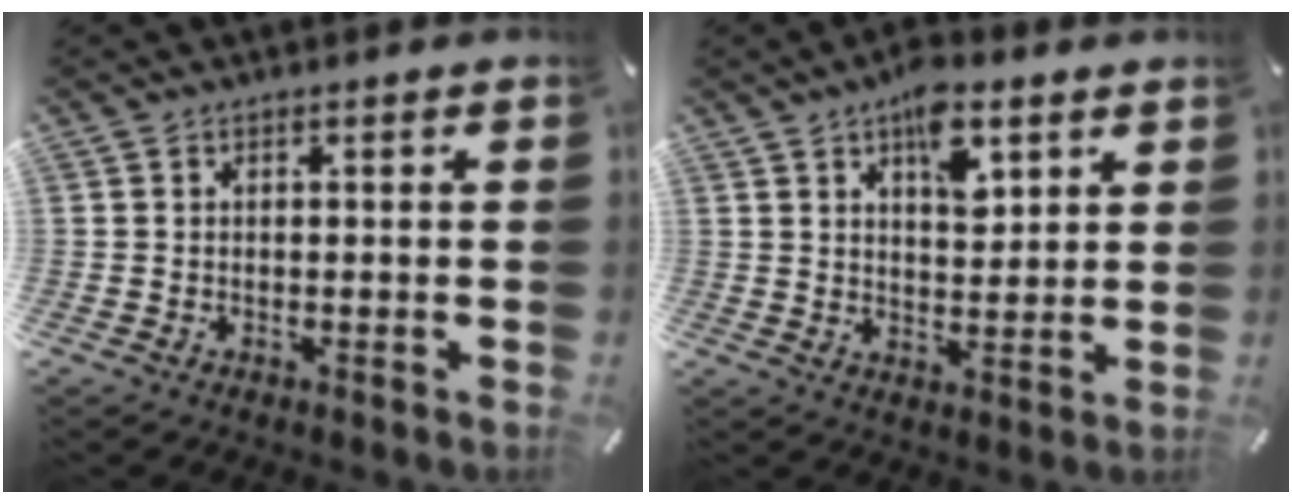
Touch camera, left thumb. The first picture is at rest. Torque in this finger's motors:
{"motor_torque": [1.65, 1.81, 0.98, -1.03, 0.25]}